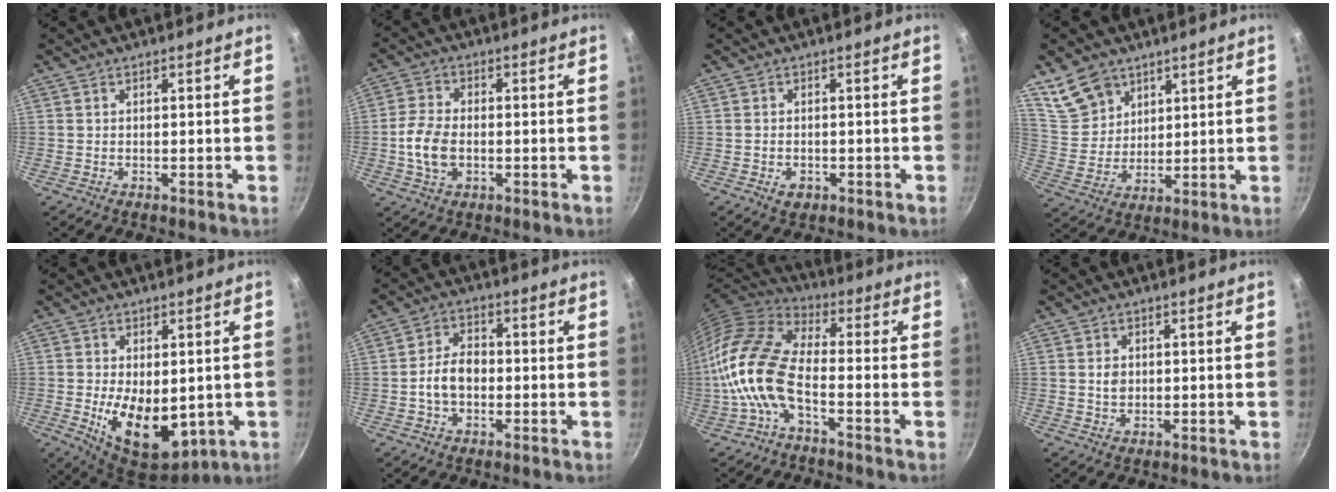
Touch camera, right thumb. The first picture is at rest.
{"total": 7.5, "force": [-1.2, 4.9, 5.6], "torque": [-0.110, 0.011, -0.028]}
{"total": 2.4, "force": [-0.9, 1.8, 1.4], "torque": [-0.021, 0.006, -0.010]}
{"total": 9.9, "force": [6.3, 6.7, 3.5], "torque": [-0.037, -0.021, 0.135]}
{"total": 14.1, "force": [-1.7, 8.5, 11.1], "torque": [-0.151, -0.020, -0.003]}
{"total": 6.7, "force": [-1.1, 4.7, 4.7], "torque": [-0.065, 0.023, -0.025]}
{"total": 13.9, "force": [-3.9, 6.5, 11.6], "torque": [-0.233, 0.035, -0.098]}
{"total": 2.6, "force": [0.2, 2.0, 1.6], "torque": [-0.020, 0.002, 0.003]}